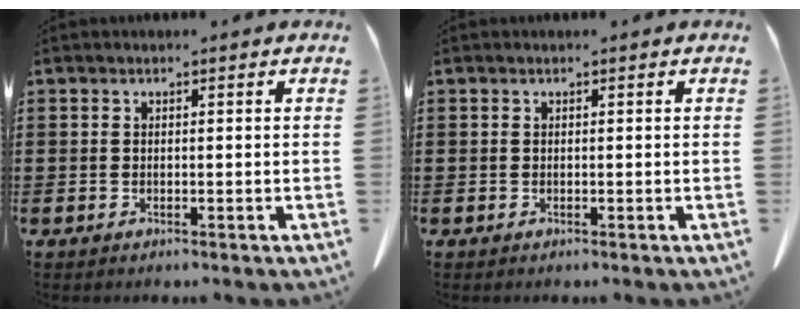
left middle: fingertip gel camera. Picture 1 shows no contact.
{"total": 0.0}